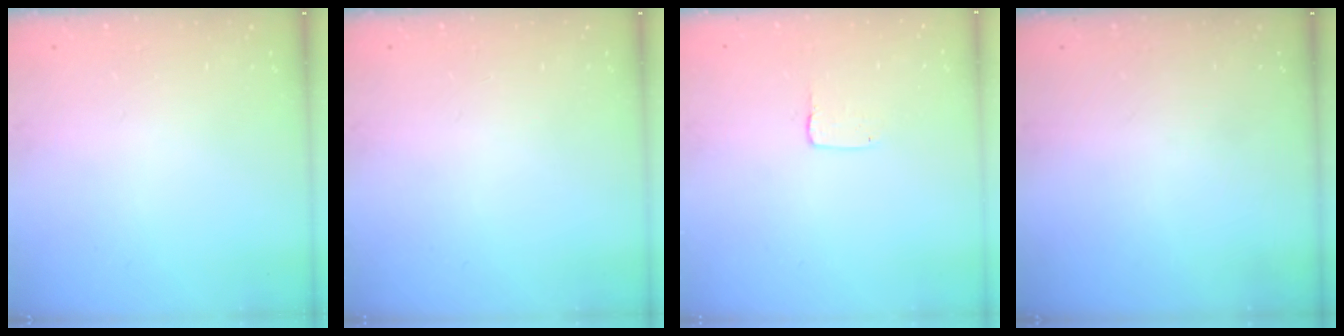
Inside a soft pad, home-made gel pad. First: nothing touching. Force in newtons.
{"total": 0.0}
{"total": 2.0, "press": 2.0, "slide": 0.2}
{"total": 0.0}